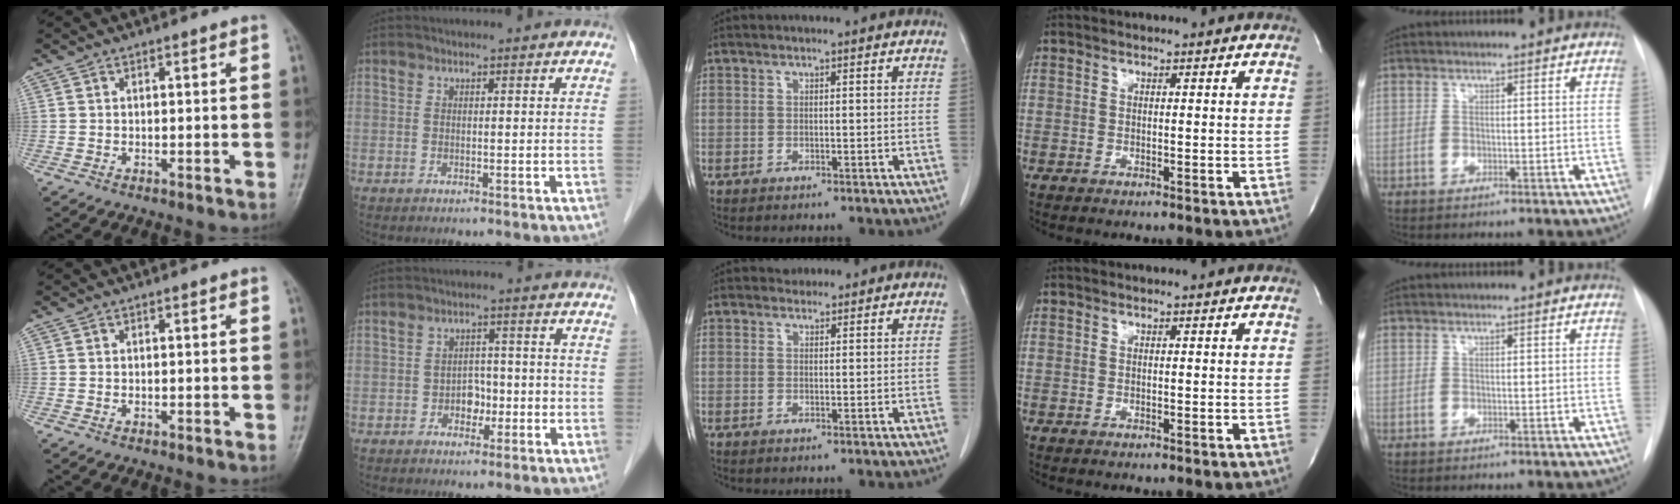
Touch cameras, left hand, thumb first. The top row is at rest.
{"index": {"total": 3.6, "force": [-1.6, 2.4, 2.2], "torque": [-0.030, 0.011, -0.026]}, "middle": {"total": 1.2, "force": [1.0, 0.5, -0.3], "torque": [0.000, 0.005, 0.013]}}